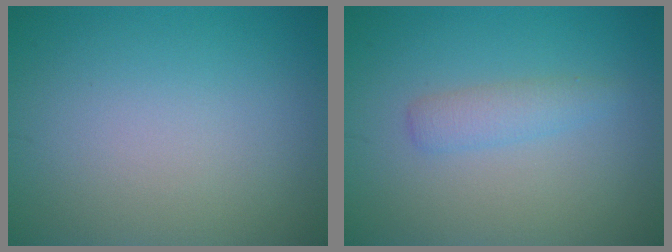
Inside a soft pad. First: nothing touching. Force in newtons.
{"total": 1.8, "press": 1.8, "slide": 0.1}